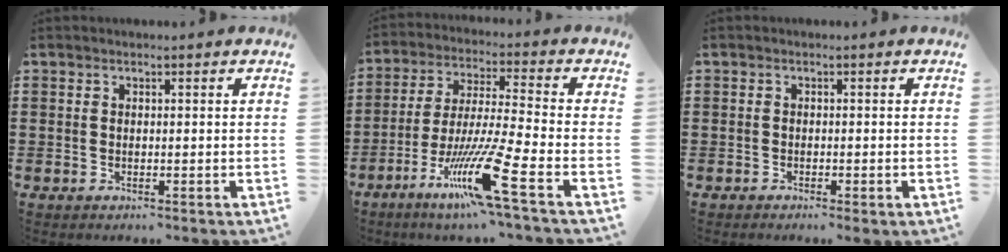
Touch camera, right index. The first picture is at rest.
{"total": 13.4, "force": [-7.0, 0.2, 11.4], "torque": [-0.237, -0.014, -0.131]}
{"total": 0.6, "force": [-0.5, 0.2, 0.2], "torque": [-0.004, -0.002, -0.009]}